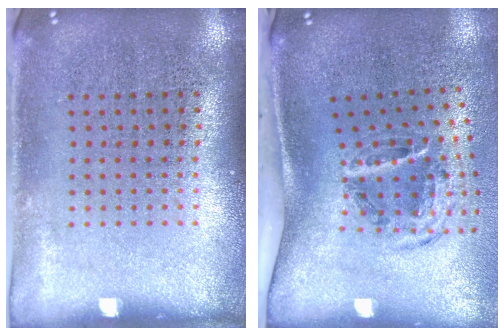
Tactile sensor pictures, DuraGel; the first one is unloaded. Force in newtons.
{"total": 2.0, "press": 1.2, "slide": 1.5}